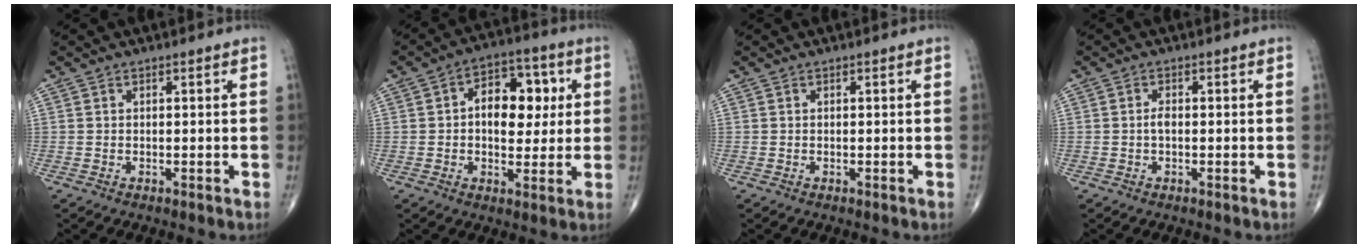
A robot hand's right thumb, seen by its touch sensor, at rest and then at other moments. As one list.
[{"total": 11.5, "force": [1.7, 7.4, 8.7], "torque": [-0.087, 0.014, 0.020]}, {"total": 0.0}, {"total": 1.4, "force": [-0.2, 0.6, 1.2], "torque": [-0.021, 0.002, -0.005]}]